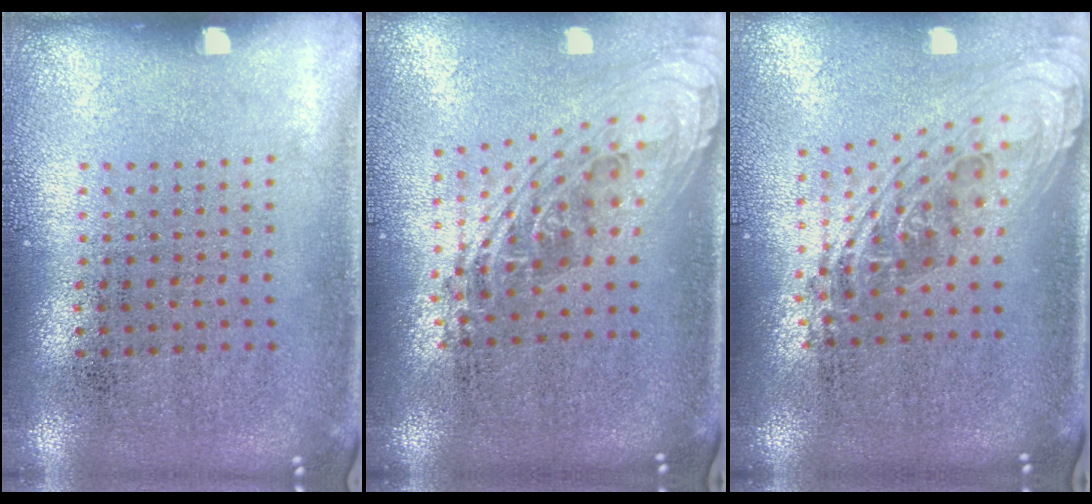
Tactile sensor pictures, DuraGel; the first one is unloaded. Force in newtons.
{"total": 2.2, "press": 1.6, "slide": 1.4}
{"total": 2.2, "press": 1.6, "slide": 1.4}